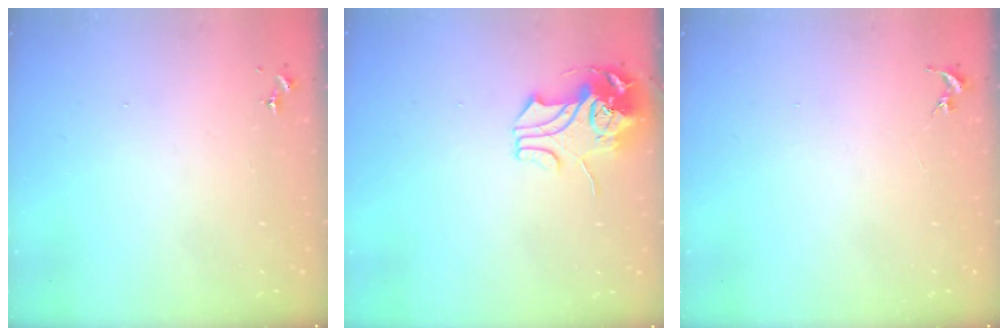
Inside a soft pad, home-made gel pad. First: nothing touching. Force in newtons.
{"total": 9.8, "press": 9.8, "slide": 0.8}
{"total": 0.0}